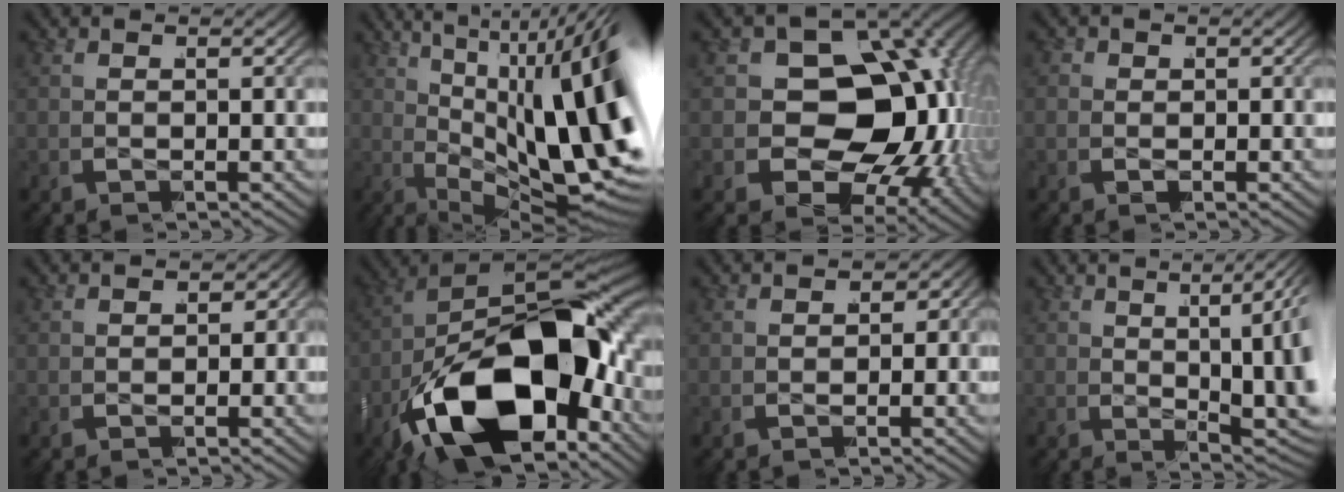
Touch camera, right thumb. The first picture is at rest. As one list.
[{"total": 18.0, "force": [-3.1, 9.4, 15.1], "torque": [-0.237, -0.039, -0.027]}, {"total": 18.9, "force": [0.3, 13.9, 12.8], "torque": [-0.226, -0.024, -0.002]}, {"total": 1.3, "force": [-0.1, 1.3, 0.3], "torque": [-0.014, -0.012, 0.001]}, {"total": 2.3, "force": [-0.6, 1.8, 1.4], "torque": [-0.017, -0.007, -0.008]}, {"total": 25.6, "force": [-4.5, 15.1, 20.2], "torque": [-0.378, -0.053, -0.047]}, {"total": 3.0, "force": [-0.6, 2.2, 1.9], "torque": [-0.027, -0.007, -0.009]}, {"total": 9.7, "force": [0.0, 3.9, 8.9], "torque": [-0.130, -0.001, 0.007]}]